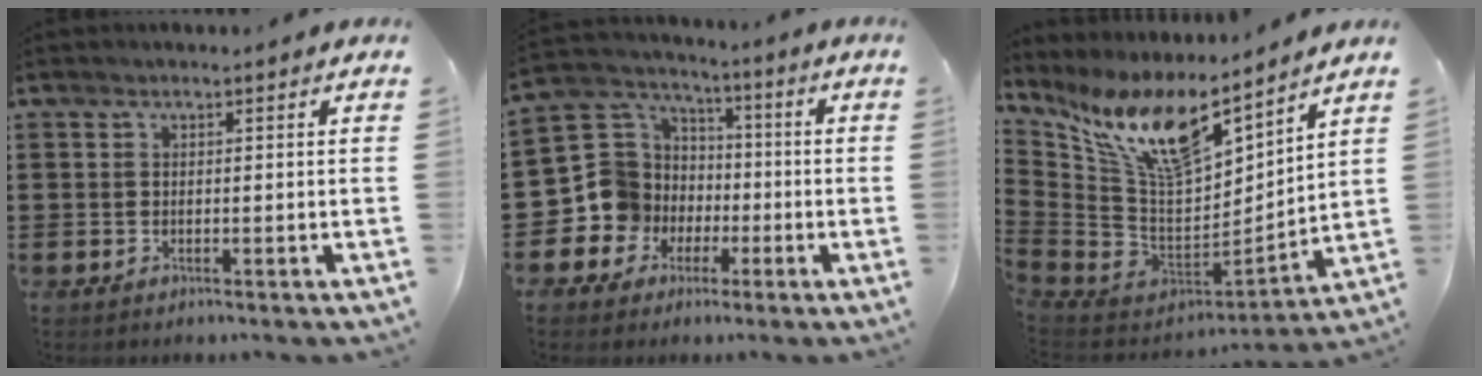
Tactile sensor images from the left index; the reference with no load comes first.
{"total": 10.0, "force": [-1.8, 9.6, 2.3], "torque": [-0.111, -0.002, -0.031]}
{"total": 14.5, "force": [9.0, 5.4, 10.0], "torque": [-0.229, -0.056, 0.156]}